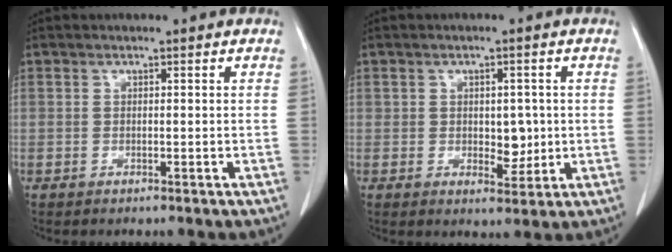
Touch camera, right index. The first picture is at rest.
{"total": 4.0, "force": [0.0, 2.5, 3.2], "torque": [-0.038, -0.002, 0.007]}